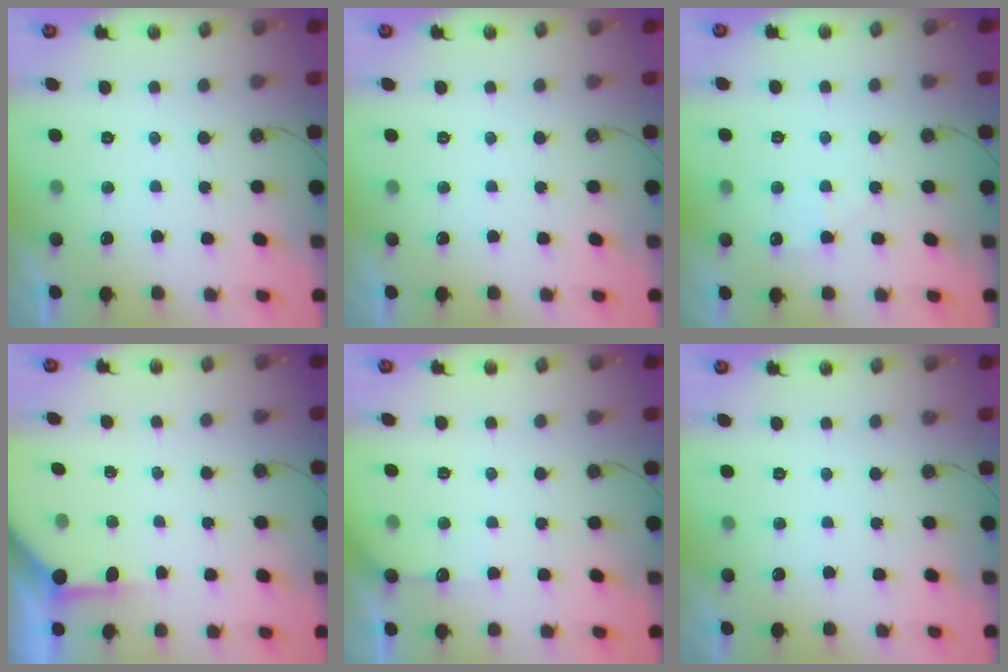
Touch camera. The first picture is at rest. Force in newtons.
{"total": 0.0}
{"total": 6.5, "press": 6.5, "slide": 0.8}
{"total": 3.9, "press": 3.9, "slide": 0.4}
{"total": 5.0, "press": 5.0, "slide": 0.6}
{"total": 0.0}